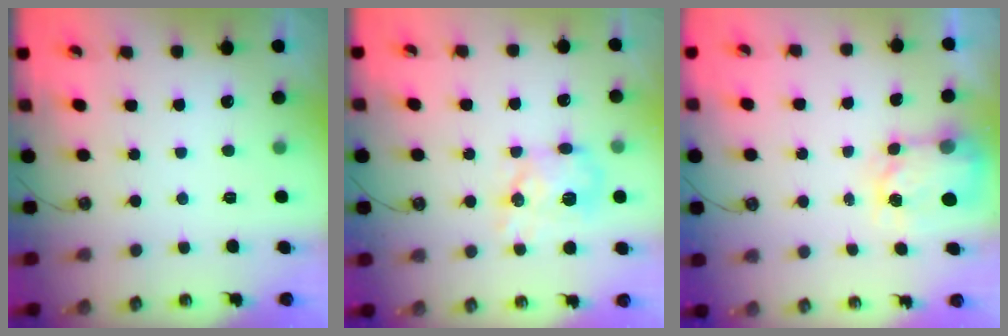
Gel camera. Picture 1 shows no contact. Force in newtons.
{"total": 11.8, "press": 11.7, "slide": 0.7}
{"total": 6.1, "press": 6.0, "slide": 0.7}